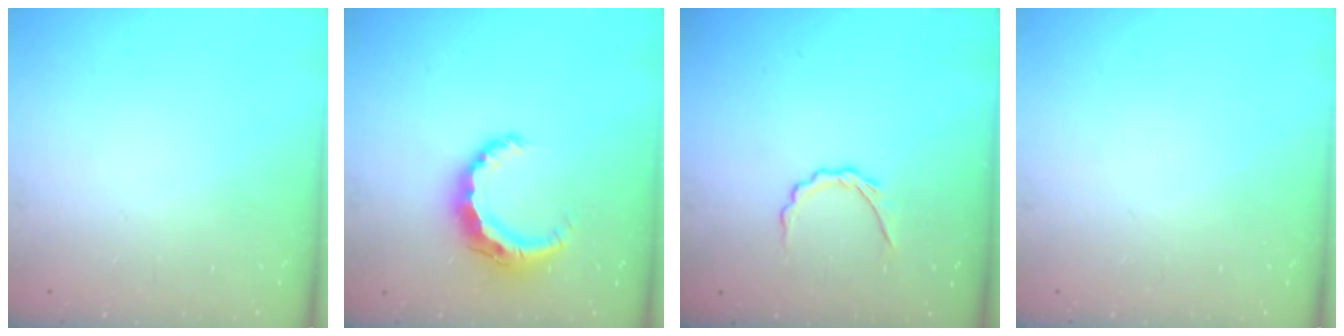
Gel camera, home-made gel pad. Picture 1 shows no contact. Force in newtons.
{"total": 8.1, "press": 8.0, "slide": 1.0}
{"total": 2.7, "press": 2.6, "slide": 0.8}
{"total": 0.0}